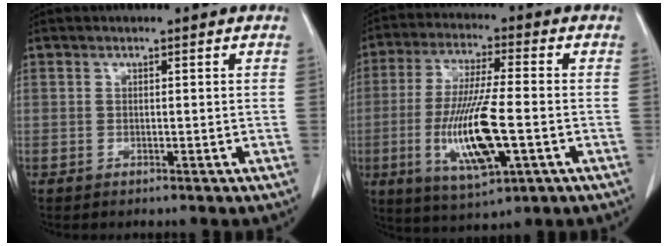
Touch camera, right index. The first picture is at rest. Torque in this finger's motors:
{"motor_torque": [1.98, 0.00, 0.45, 0.16]}